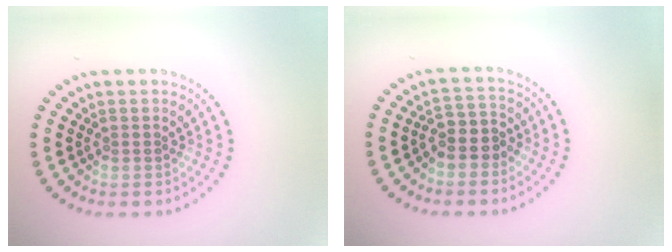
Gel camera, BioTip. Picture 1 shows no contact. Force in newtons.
{"total": 2.8, "press": 2.4, "slide": 1.4}